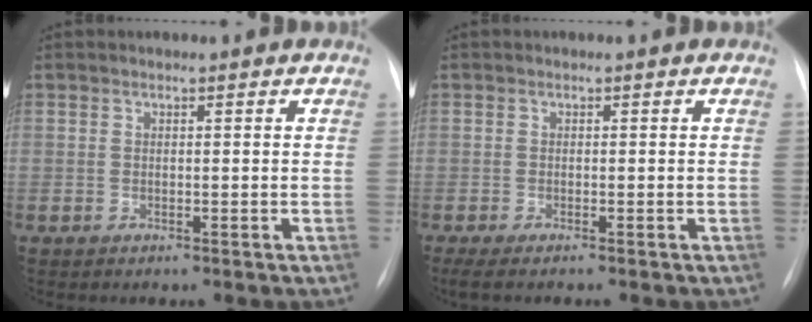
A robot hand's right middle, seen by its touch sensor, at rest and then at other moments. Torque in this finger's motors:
{"motor_torque": [0.35, -0.34, 0.01, 0.00]}